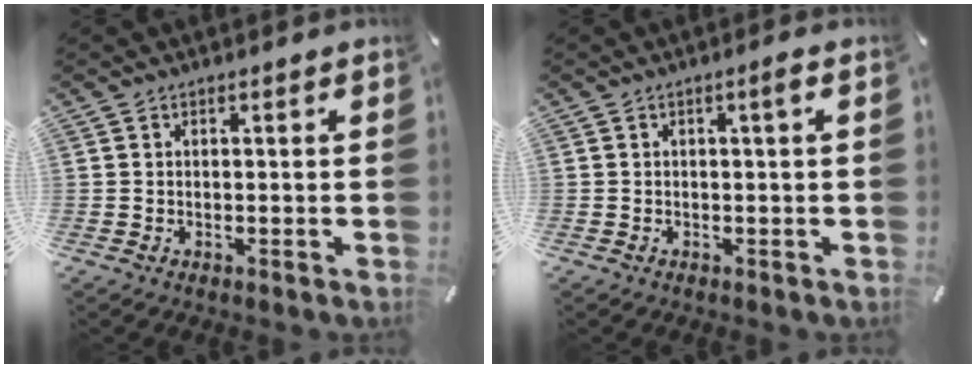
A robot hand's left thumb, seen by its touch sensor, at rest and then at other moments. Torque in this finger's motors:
{"motor_torque": [-0.03, -0.13, 0.19, 0.00, 0.07]}